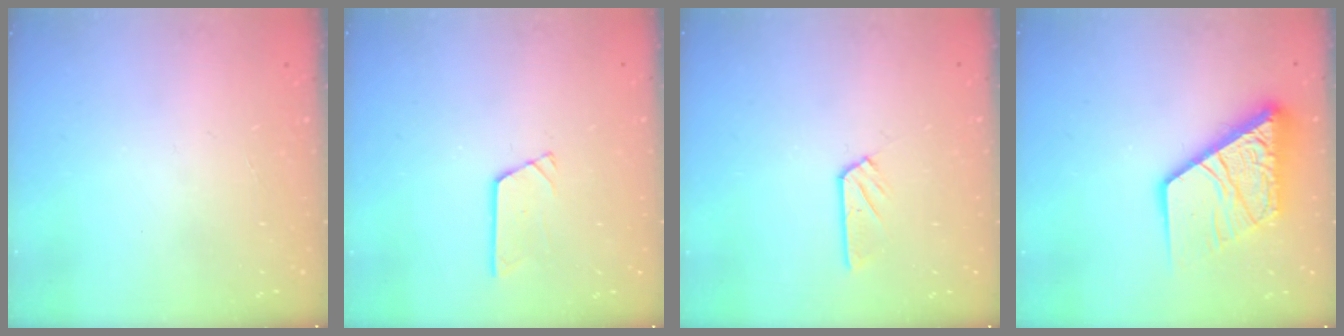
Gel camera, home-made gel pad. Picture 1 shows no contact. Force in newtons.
{"total": 2.4, "press": 2.4, "slide": 0.2}
{"total": 4.8, "press": 4.8, "slide": 0.4}
{"total": 15.5, "press": 15.4, "slide": 1.9}